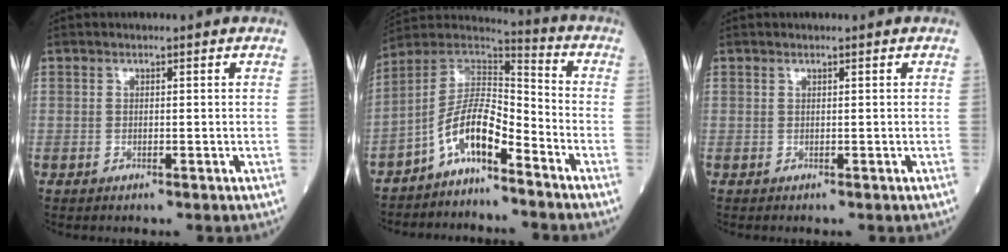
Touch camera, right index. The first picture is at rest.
{"total": 9.5, "force": [-5.8, 2.7, 7.0], "torque": [-0.133, 0.033, -0.112]}
{"total": 0.0}